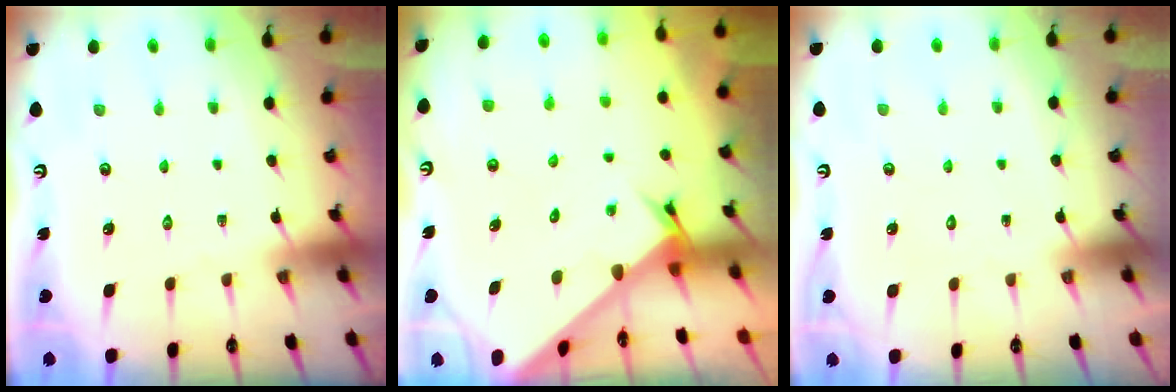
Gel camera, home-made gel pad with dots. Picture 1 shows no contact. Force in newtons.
{"total": 2.6, "press": 2.6, "slide": 0.3}
{"total": 1.6, "press": 1.6, "slide": 0.1}